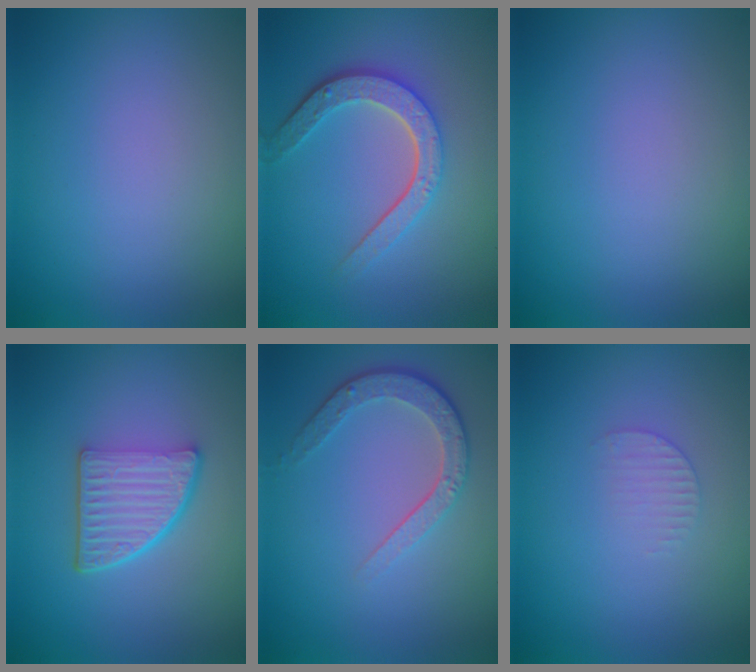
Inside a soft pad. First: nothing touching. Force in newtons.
{"total": 4.7, "press": 3.6, "slide": 3.1}
{"total": 0.0}
{"total": 5.5, "press": 3.9, "slide": 3.9}
{"total": 3.6, "press": 2.8, "slide": 2.2}
{"total": 1.3, "press": 1.2, "slide": 0.4}